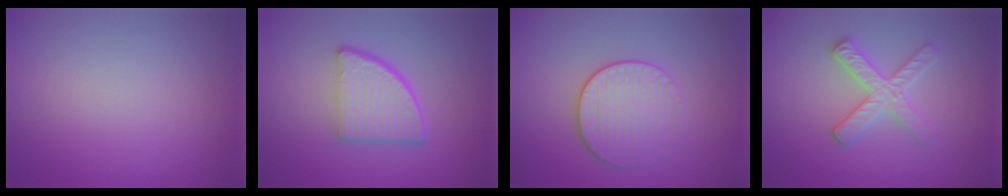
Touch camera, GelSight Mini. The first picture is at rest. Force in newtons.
{"total": 5.3, "press": 3.9, "slide": 3.7}
{"total": 3.3, "press": 3.1, "slide": 1.2}
{"total": 3.0, "press": 2.8, "slide": 1.0}